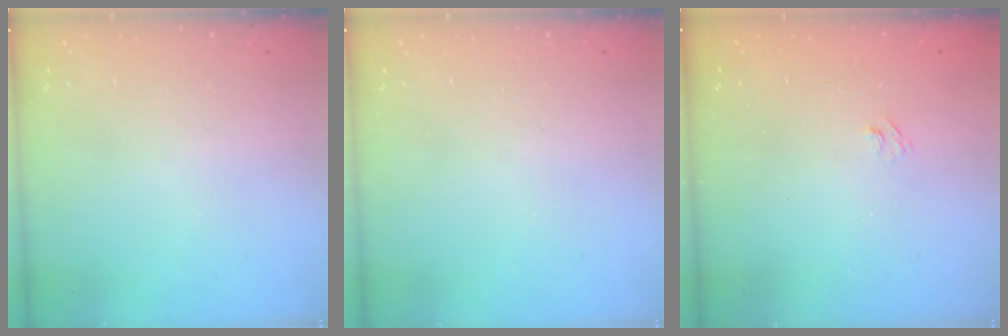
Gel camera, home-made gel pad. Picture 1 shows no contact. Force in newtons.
{"total": 0.0}
{"total": 2.2, "press": 2.0, "slide": 1.0}